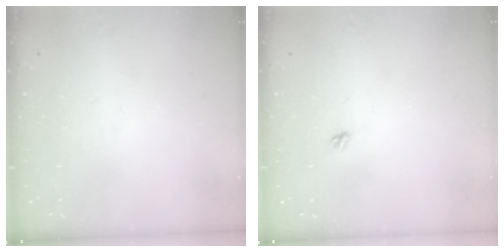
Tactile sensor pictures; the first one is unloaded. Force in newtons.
{"total": 3.9, "press": 3.8, "slide": 0.5}